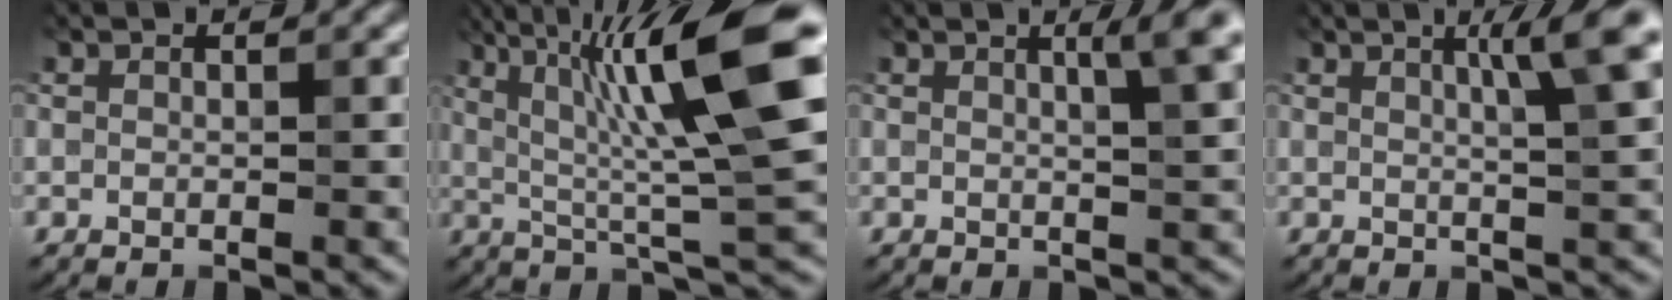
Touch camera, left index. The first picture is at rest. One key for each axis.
{"total": 13.1, "fx": 3.5, "fy": 2.1, "fz": 12.5, "tx": -0.199, "ty": 0.019, "tz": 0.059}
{"total": 3.9, "fx": 1.5, "fy": 0.8, "fz": 3.4, "tx": -0.036, "ty": 0.007, "tz": 0.020}
{"total": 5.3, "fx": 2.1, "fy": 0.9, "fz": 4.8, "tx": -0.058, "ty": 0.008, "tz": 0.029}